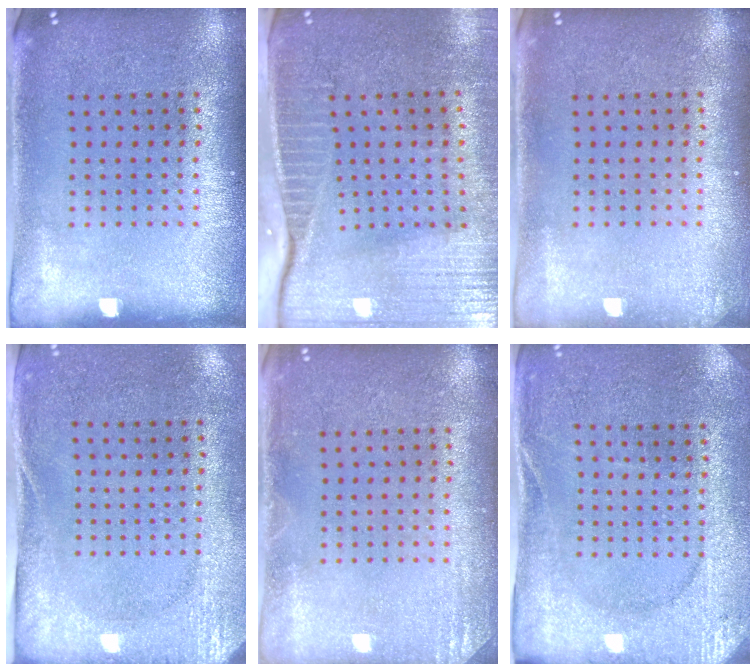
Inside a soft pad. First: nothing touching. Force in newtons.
{"total": 3.9, "press": 3.5, "slide": 1.7}
{"total": 0.6, "press": 0.6, "slide": 0.0}
{"total": 2.7, "press": 2.2, "slide": 1.7}
{"total": 1.6, "press": 1.6, "slide": 0.3}
{"total": 2.6, "press": 2.5, "slide": 0.4}